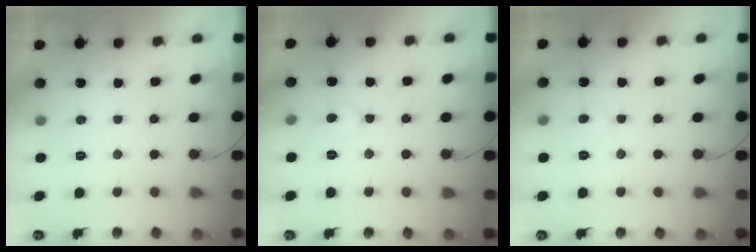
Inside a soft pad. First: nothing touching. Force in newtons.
{"total": 5.1, "press": 5.0, "slide": 0.4}
{"total": 1.8, "press": 1.7, "slide": 0.2}